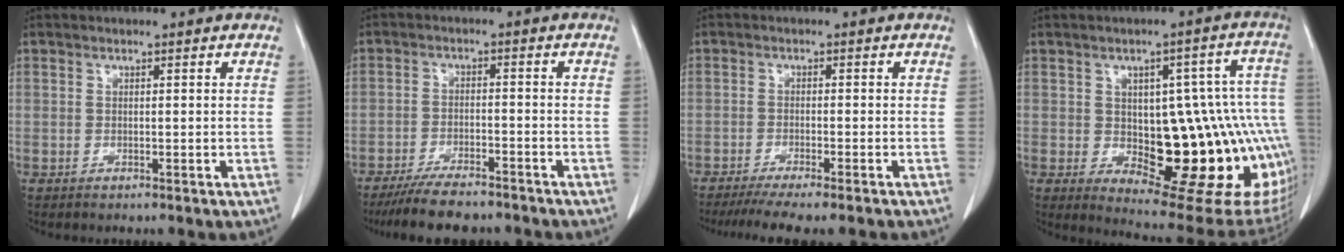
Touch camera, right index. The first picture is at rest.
{"total": 8.7, "force": [-7.6, 2.1, 3.7], "torque": [-0.057, -0.014, -0.122]}
{"total": 10.2, "force": [-8.7, 1.0, 5.2], "torque": [-0.064, -0.014, -0.124]}
{"total": 23.3, "force": [-3.1, 8.0, 21.7], "torque": [-0.204, 0.027, -0.014]}